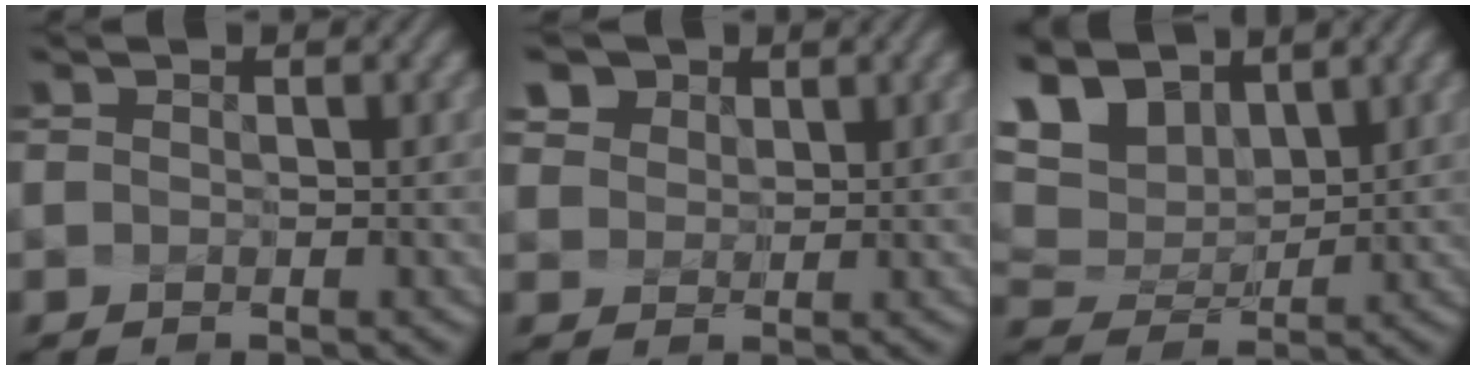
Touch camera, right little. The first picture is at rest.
{"total": 5.7, "force": [3.4, 4.1, 2.1], "torque": [-0.062, 0.010, 0.060]}
{"total": 8.0, "force": [5.1, 4.4, 4.3], "torque": [-0.110, 0.013, 0.097]}